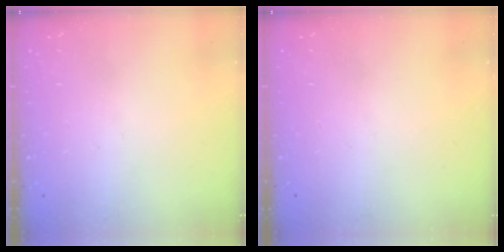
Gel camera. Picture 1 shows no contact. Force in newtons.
{"total": 0.0}